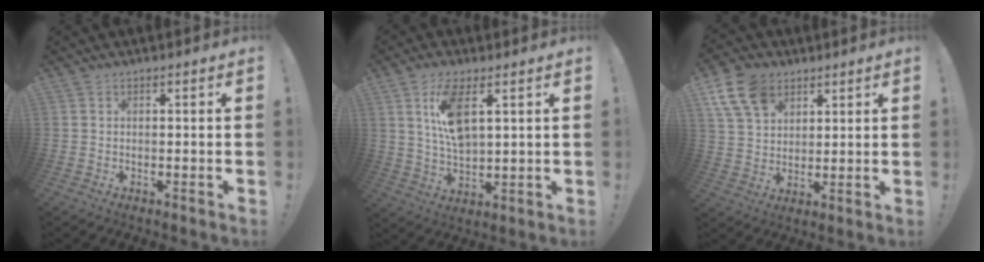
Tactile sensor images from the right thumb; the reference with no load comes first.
{"total": 11.2, "force": [4.8, 4.7, 8.9], "torque": [-0.171, -0.017, 0.084]}
{"total": 12.0, "force": [6.5, 8.1, 5.9], "torque": [-0.106, -0.020, 0.130]}